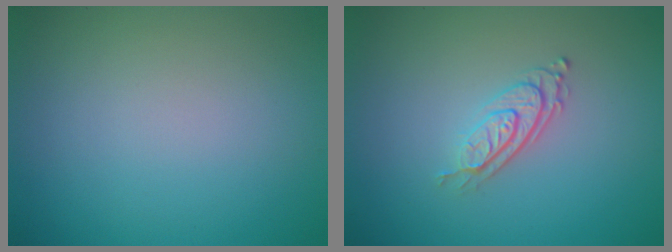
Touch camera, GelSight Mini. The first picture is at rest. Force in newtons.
{"total": 2.8, "press": 2.0, "slide": 2.0}